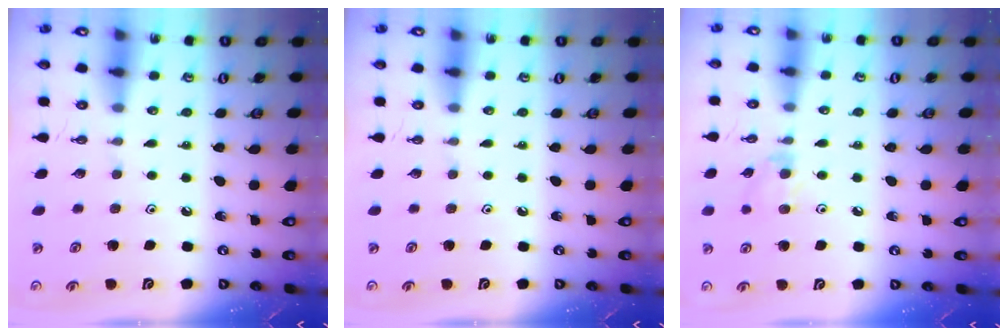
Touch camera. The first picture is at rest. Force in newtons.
{"total": 0.0}
{"total": 6.4, "press": 6.4, "slide": 0.8}